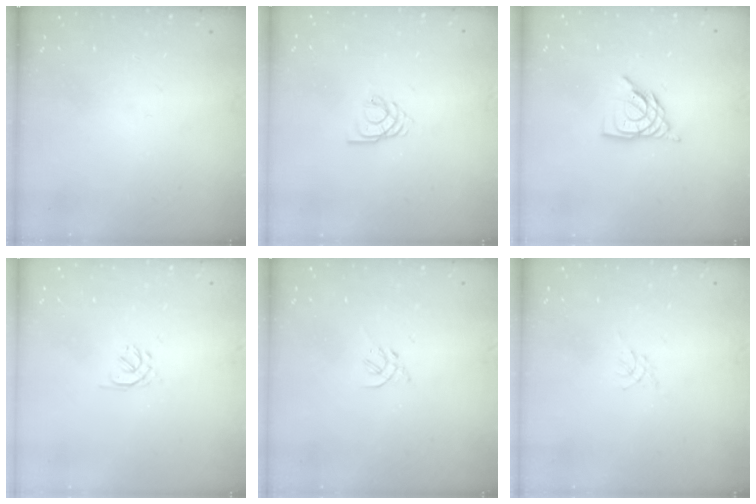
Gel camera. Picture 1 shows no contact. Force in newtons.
{"total": 2.6, "press": 2.6, "slide": 0.3}
{"total": 9.0, "press": 8.9, "slide": 1.2}
{"total": 1.3, "press": 1.2, "slide": 0.5}
{"total": 1.4, "press": 1.3, "slide": 0.5}
{"total": 0.0}